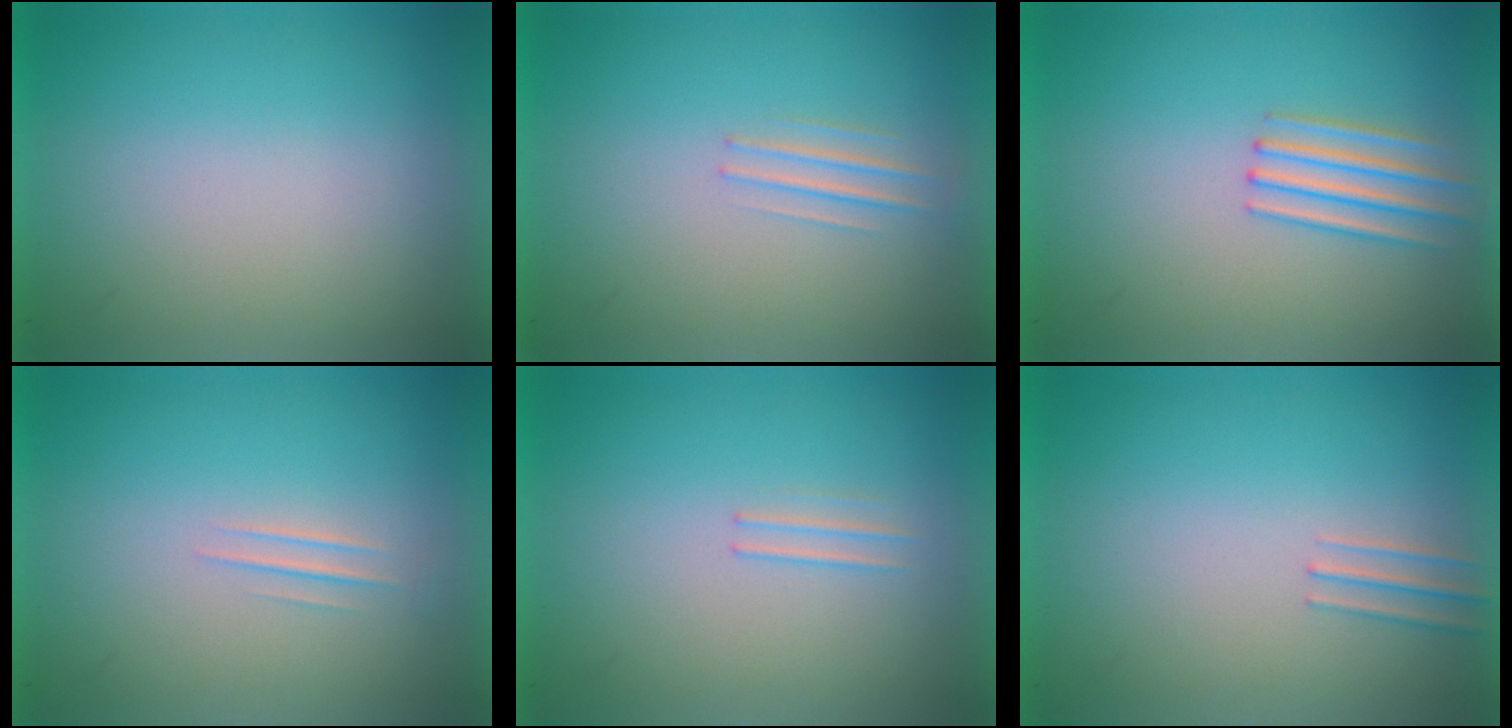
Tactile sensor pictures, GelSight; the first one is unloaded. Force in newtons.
{"total": 1.3}
{"total": 2.1}
{"total": 1.1}
{"total": 1.2}
{"total": 1.0}